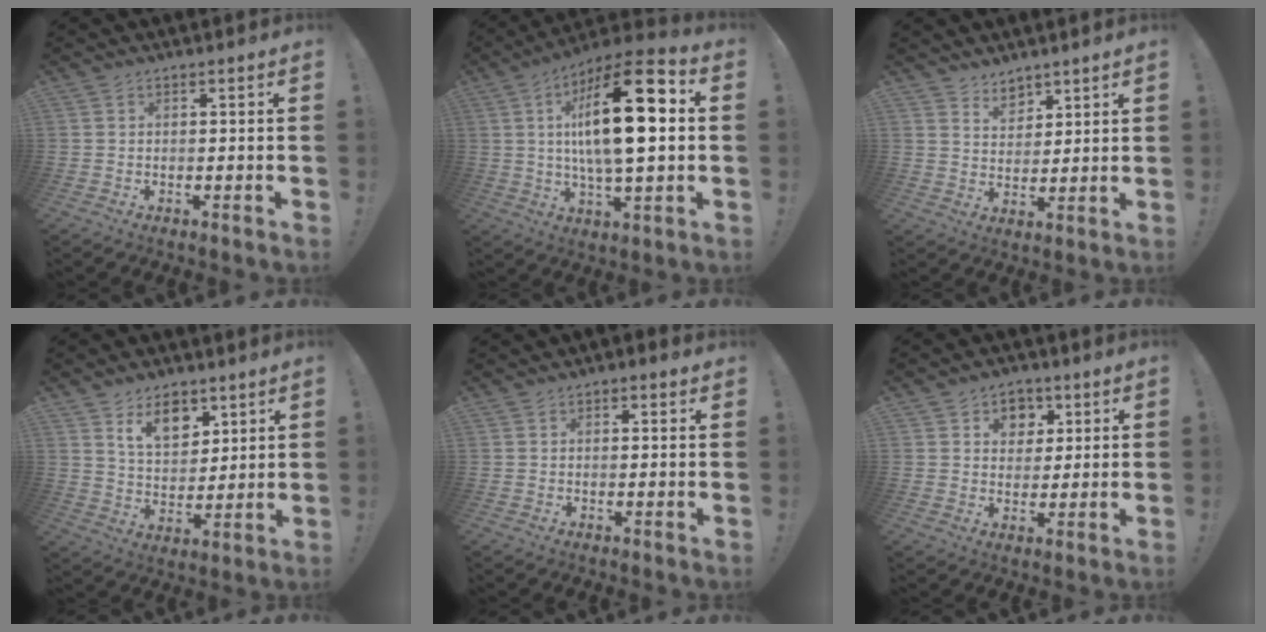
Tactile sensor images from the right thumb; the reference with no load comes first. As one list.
[{"total": 22.3, "force": [3.4, 7.0, 20.9], "torque": [-0.348, -0.008, 0.043]}, {"total": 6.1, "force": [4.7, 3.9, 0.2], "torque": [-0.001, -0.040, 0.090]}, {"total": 11.5, "force": [7.2, 7.3, 5.3], "torque": [-0.079, -0.037, 0.135]}, {"total": 1.2, "force": [0.4, 1.0, 0.4], "torque": [0.007, -0.003, 0.004]}, {"total": 7.6, "force": [2.8, 6.7, 2.3], "torque": [-0.020, -0.019, 0.053]}]